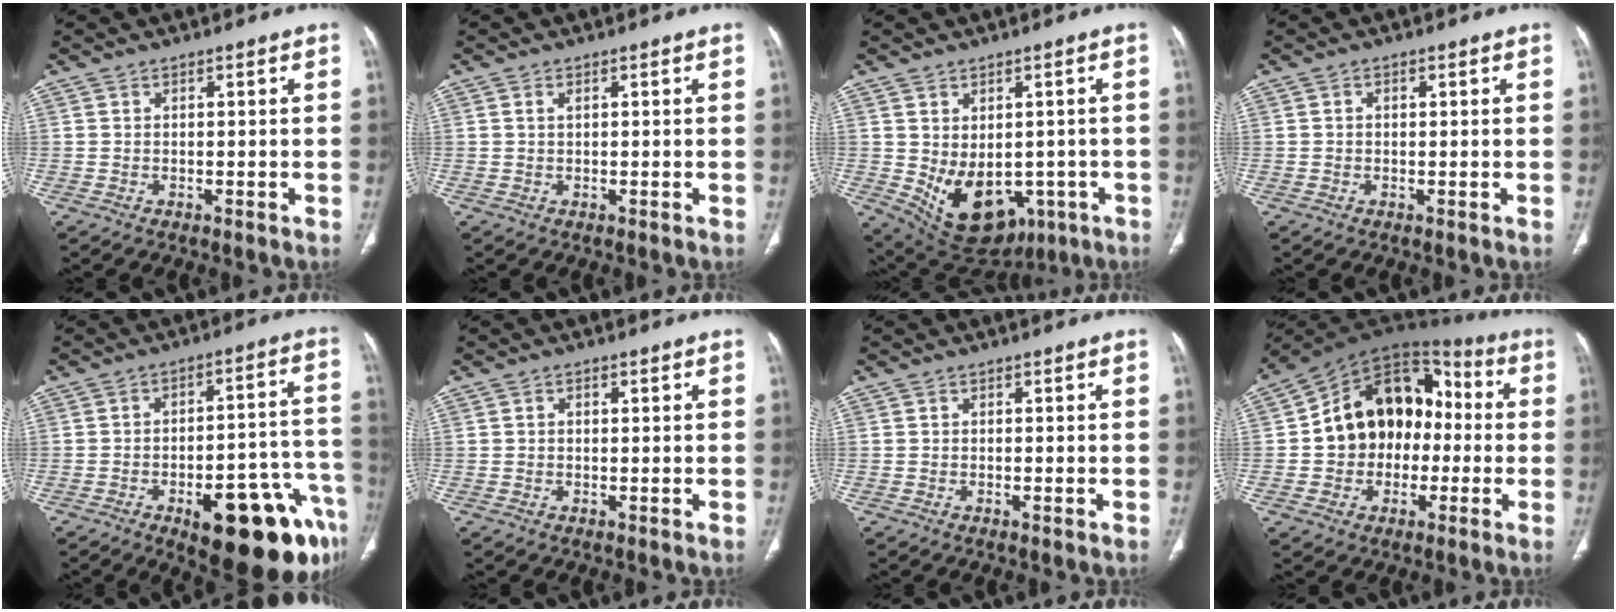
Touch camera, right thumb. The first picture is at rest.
{"total": 0.8, "force": [0.3, 0.4, 0.6], "torque": [-0.016, 0.003, 0.007]}
{"total": 14.4, "force": [-3.4, 9.9, 9.8], "torque": [-0.130, 0.000, -0.016]}
{"total": 0.7, "force": [0.2, 0.5, 0.5], "torque": [-0.007, 0.000, 0.002]}
{"total": 21.7, "force": [-11.2, 7.7, 17.0], "torque": [-0.145, 0.069, -0.141]}
{"total": 1.0, "force": [0.3, 0.7, 0.7], "torque": [-0.011, 0.001, 0.004]}
{"total": 0.5, "force": [-0.2, 0.2, 0.5], "torque": [-0.012, -0.002, -0.003]}
{"total": 18.0, "force": [-0.9, 13.9, 11.5], "torque": [-0.132, 0.049, -0.019]}